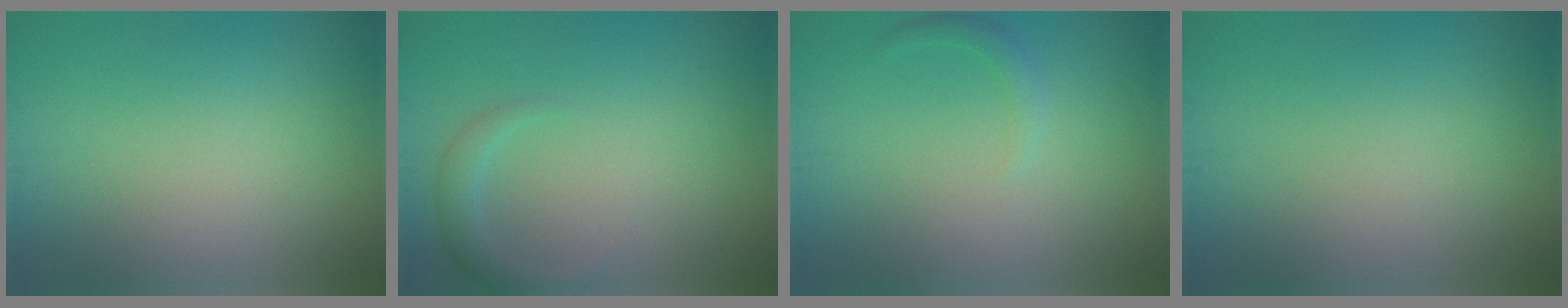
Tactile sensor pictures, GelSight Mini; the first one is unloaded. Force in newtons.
{"total": 1.9, "press": 1.9, "slide": 0.1}
{"total": 1.2, "press": 1.2, "slide": 0.1}
{"total": 0.0}